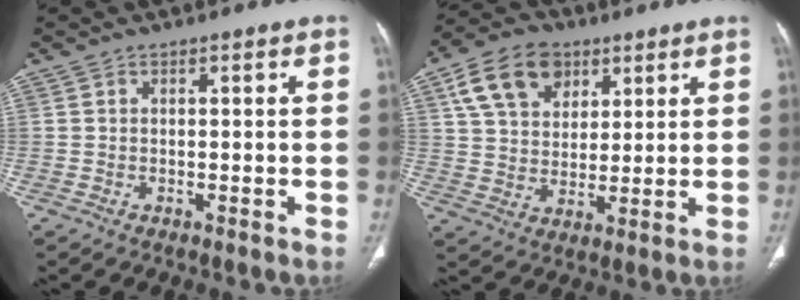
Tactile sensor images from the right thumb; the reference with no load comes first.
{"total": 13.2, "force": [6.1, 9.2, 7.3], "torque": [-0.110, -0.011, 0.110]}